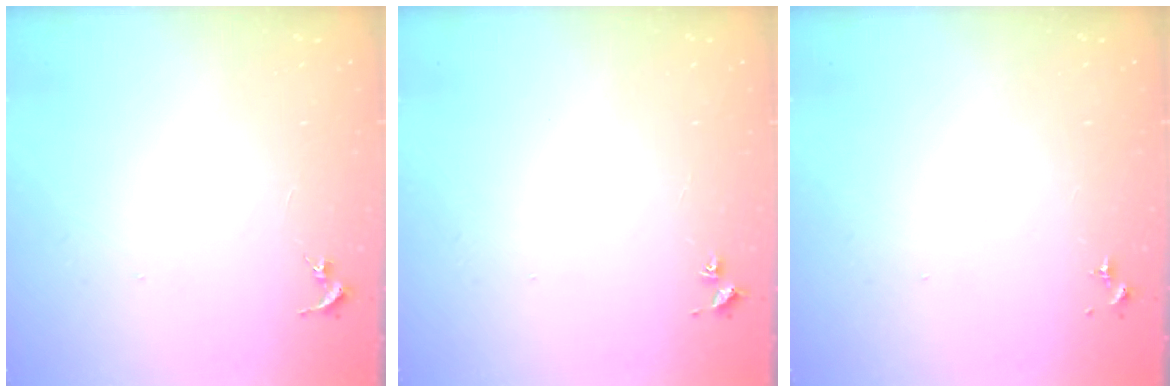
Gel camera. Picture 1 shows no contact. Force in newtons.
{"total": 1.9, "press": 1.9, "slide": 0.2}
{"total": 0.0}